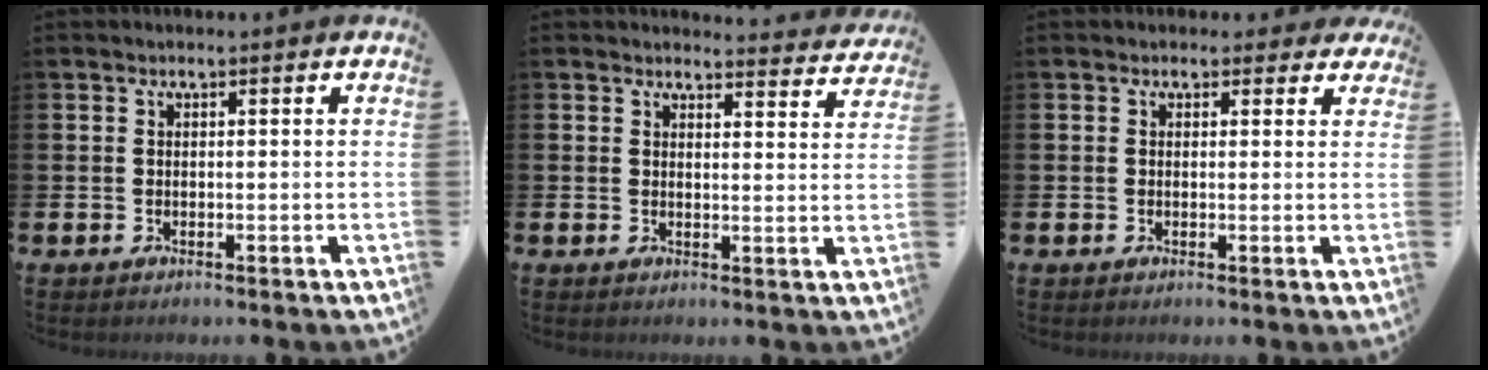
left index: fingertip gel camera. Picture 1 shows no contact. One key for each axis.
{"total": 2.9, "fx": 2.9, "fy": 0.4, "fz": 0.1, "tx": -0.001, "ty": -0.025, "tz": 0.050}
{"total": 1.3, "fx": 0.6, "fy": 1.2, "fz": 0.1, "tx": 0.003, "ty": 0.006, "tz": 0.007}